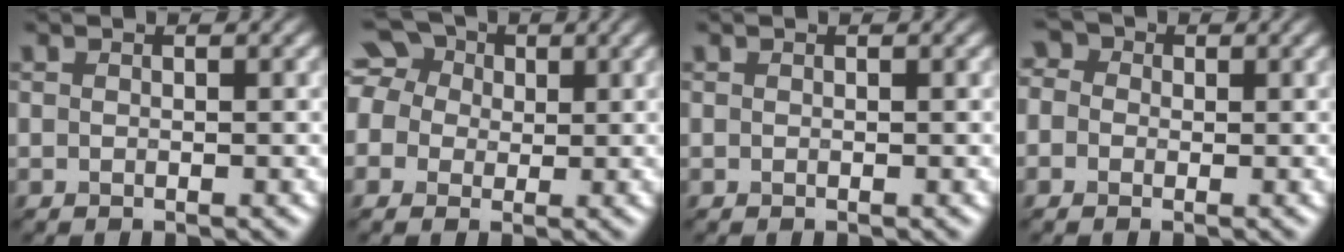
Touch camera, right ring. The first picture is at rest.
{"total": 5.4, "force": [1.6, 4.7, 2.2], "torque": [-0.064, 0.043, 0.018]}
{"total": 0.0}
{"total": 2.4, "force": [0.4, 2.2, 0.9], "torque": [-0.022, 0.023, -0.008]}